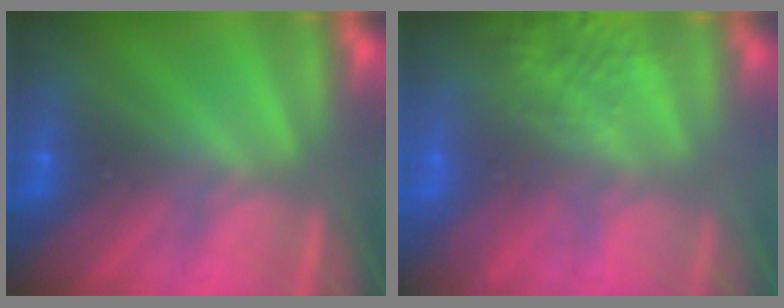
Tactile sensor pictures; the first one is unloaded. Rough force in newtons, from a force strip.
{"total": 6.8}